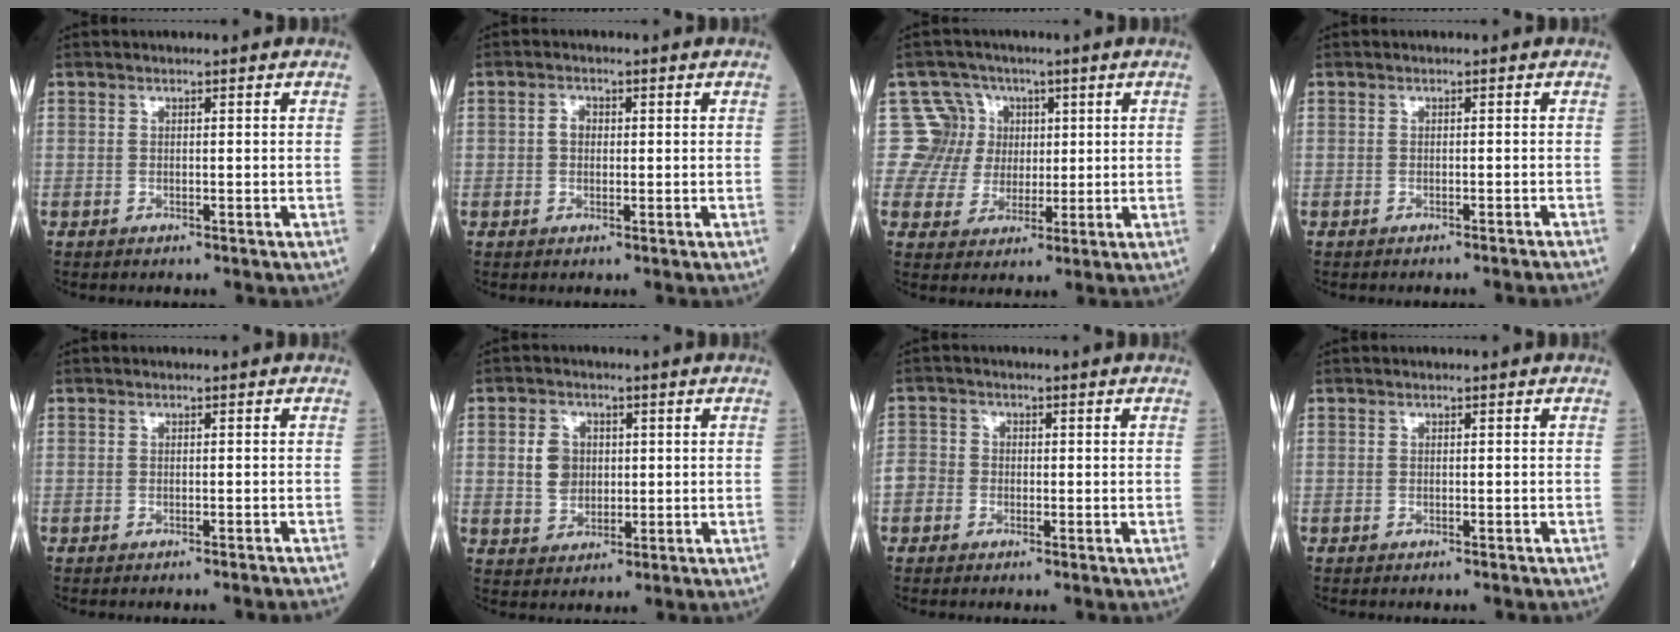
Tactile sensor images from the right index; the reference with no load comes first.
{"total": 1.7, "force": [0.1, 1.4, 1.1], "torque": [-0.019, 0.007, 0.000]}
{"total": 7.8, "force": [2.1, 7.5, -0.6], "torque": [0.028, 0.025, 0.042]}
{"total": 2.9, "force": [-2.6, -0.7, 1.0], "torque": [-0.015, 0.003, -0.031]}
{"total": 2.8, "force": [-2.5, -0.6, 1.0], "torque": [-0.015, 0.004, -0.030]}
{"total": 4.9, "force": [0.8, 4.0, 2.7], "torque": [-0.055, 0.010, 0.022]}
{"total": 3.1, "force": [-1.2, 2.8, 0.7], "torque": [-0.008, 0.011, -0.034]}
{"total": 0.7, "force": [-0.6, -0.1, 0.3], "torque": [-0.002, 0.001, -0.010]}